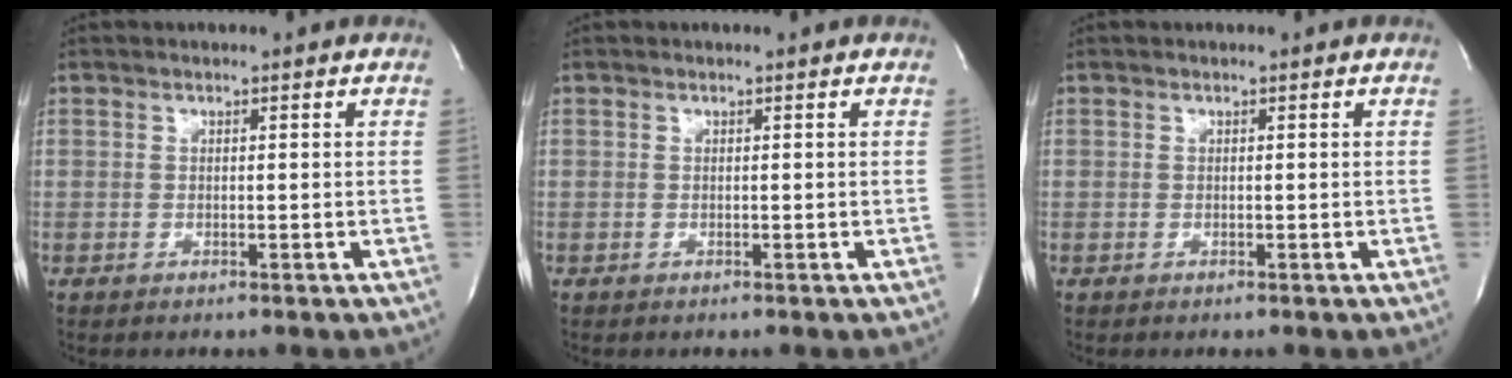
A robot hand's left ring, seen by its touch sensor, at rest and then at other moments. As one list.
[{"total": 0.0}, {"total": 0.0}]